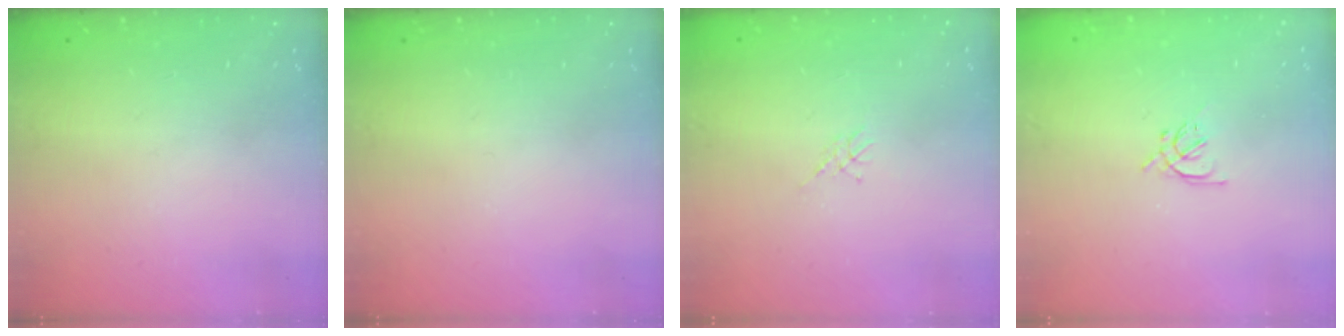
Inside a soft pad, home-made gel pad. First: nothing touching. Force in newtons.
{"total": 0.0}
{"total": 1.1, "press": 1.1, "slide": 0.3}
{"total": 2.0, "press": 1.9, "slide": 0.5}